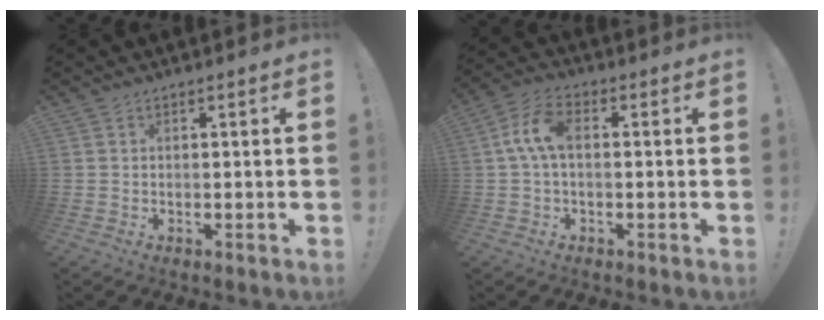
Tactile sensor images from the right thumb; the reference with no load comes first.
{"total": 8.4, "force": [0.5, 4.6, 7.0], "torque": [-0.143, 0.009, 0.012]}